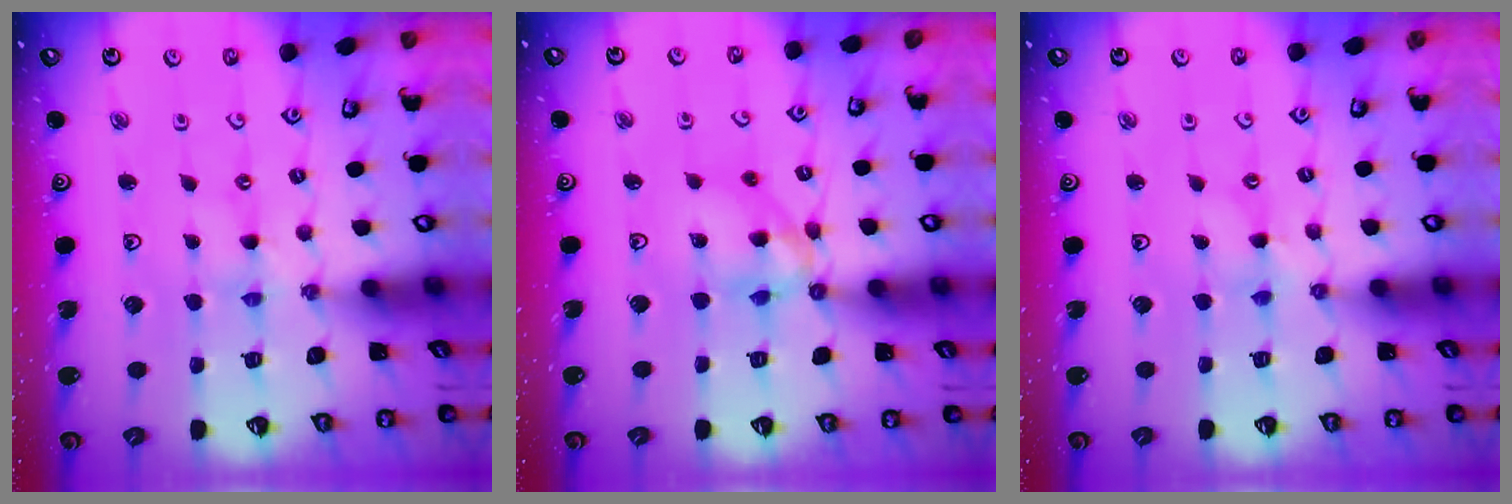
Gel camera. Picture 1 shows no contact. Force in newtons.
{"total": 11.0, "press": 10.9, "slide": 1.1}
{"total": 0.0}